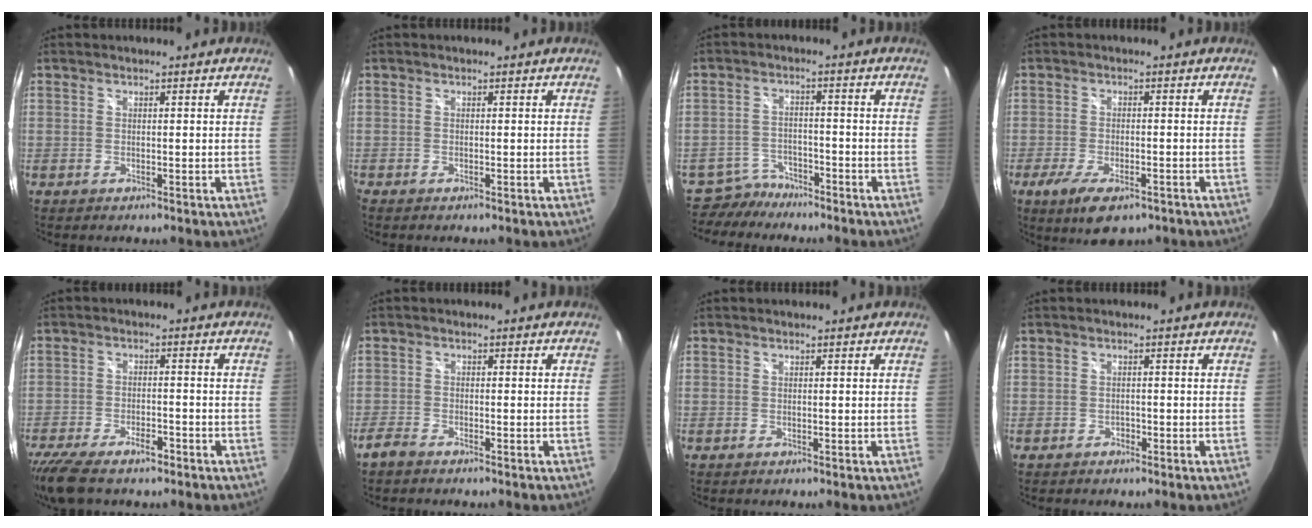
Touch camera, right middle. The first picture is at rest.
{"total": 0.0}
{"total": 5.0, "force": [-4.5, 2.2, -0.1], "torque": [-0.013, 0.009, -0.084]}
{"total": 8.8, "force": [-5.6, 3.3, 6.0], "torque": [-0.131, -0.030, -0.091]}
{"total": 10.5, "force": [-8.1, 3.8, 5.6], "torque": [-0.136, -0.026, -0.139]}
{"total": 2.3, "force": [-2.0, 0.7, 0.8], "torque": [-0.028, -0.003, -0.042]}
{"total": 0.0}
{"total": 1.2, "force": [-0.7, 1.0, -0.1], "torque": [-0.001, 0.004, -0.010]}